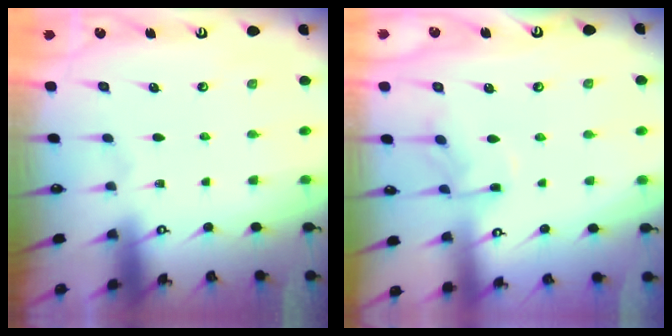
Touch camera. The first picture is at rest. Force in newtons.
{"total": 6.8, "press": 6.8, "slide": 0.6}